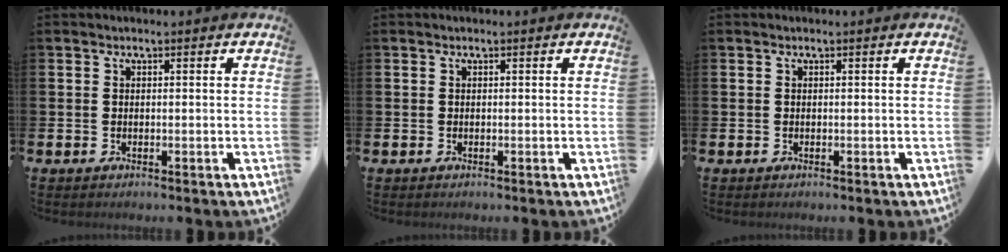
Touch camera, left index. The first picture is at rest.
{"total": 0.0}
{"total": 0.0}